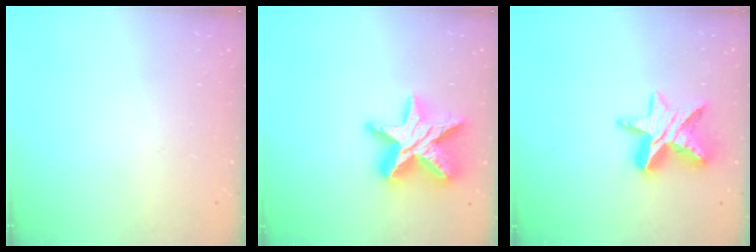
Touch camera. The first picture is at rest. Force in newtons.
{"total": 20.2, "press": 20.2, "slide": 1.5}
{"total": 14.6, "press": 14.6, "slide": 1.3}